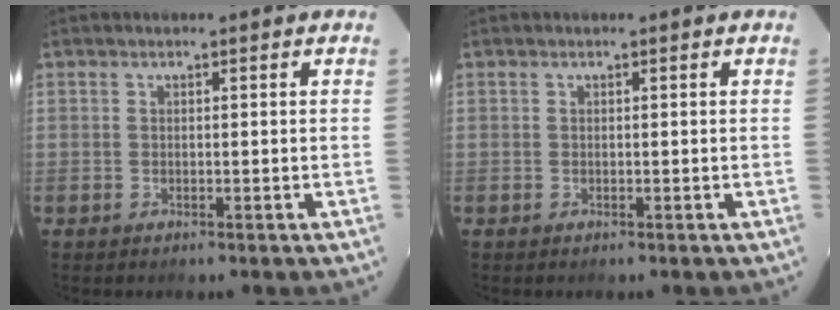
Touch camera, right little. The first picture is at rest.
{"total": 0.0}